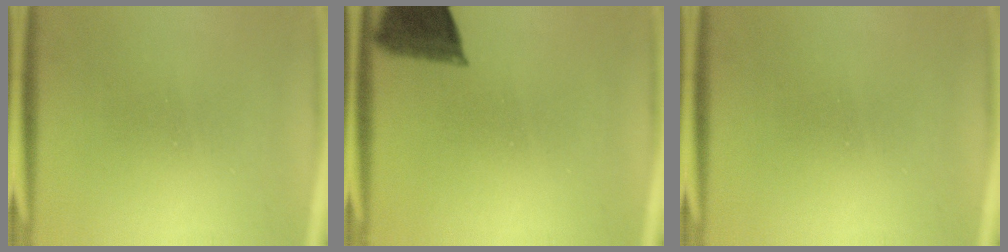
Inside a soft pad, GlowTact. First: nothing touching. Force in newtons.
{"total": 9.5}
{"total": 0.0}